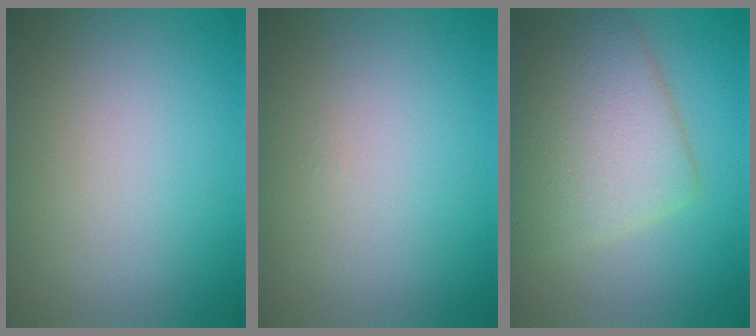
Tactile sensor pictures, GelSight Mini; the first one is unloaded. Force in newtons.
{"total": 0.0}
{"total": 7.3, "press": 7.3, "slide": 0.3}